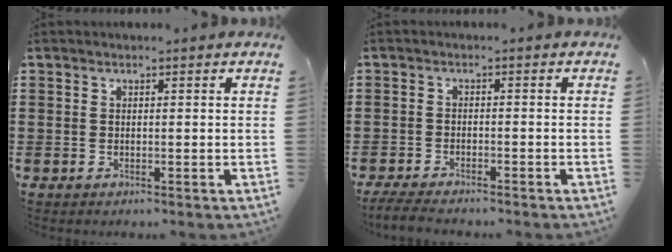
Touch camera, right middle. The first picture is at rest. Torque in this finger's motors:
{"motor_torque": [0.46, -0.14, 0.10, 0.02]}